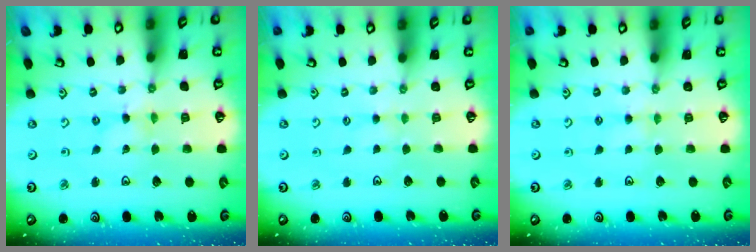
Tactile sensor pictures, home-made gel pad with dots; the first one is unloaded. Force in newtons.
{"total": 1.8, "press": 1.7, "slide": 0.3}
{"total": 2.4, "press": 2.3, "slide": 0.4}